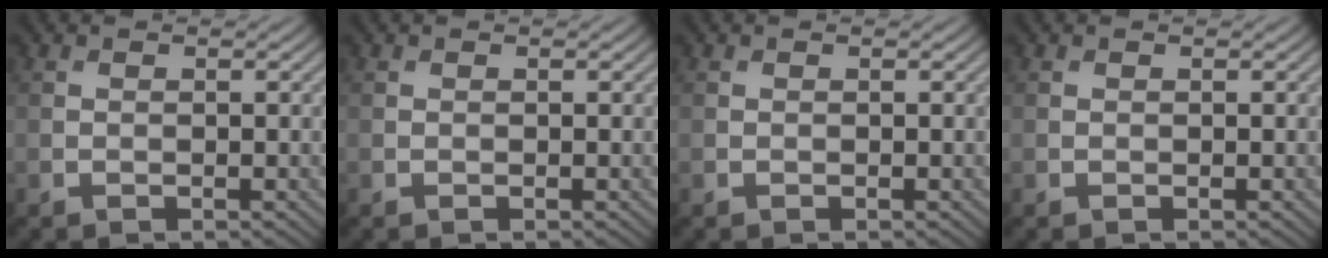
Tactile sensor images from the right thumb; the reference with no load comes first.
{"total": 0.0}
{"total": 0.0}
{"total": 0.0}